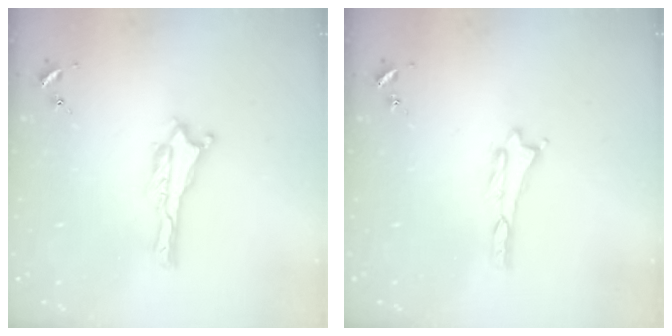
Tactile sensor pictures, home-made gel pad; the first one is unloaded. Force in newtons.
{"total": 0.0}